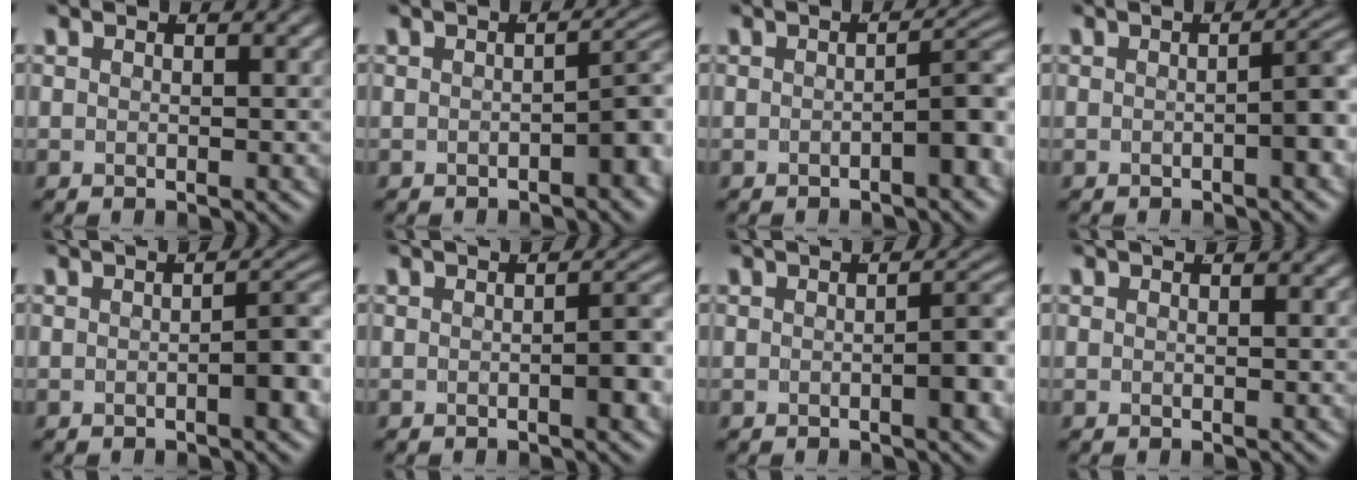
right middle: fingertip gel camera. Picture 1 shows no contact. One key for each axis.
{"total": 3.6, "fx": -1.5, "fy": 1.1, "fz": 3.0, "tx": -0.025, "ty": 0.003, "tz": -0.022}
{"total": 3.8, "fx": -1.5, "fy": 1.0, "fz": 3.3, "tx": -0.027, "ty": 0.003, "tz": -0.024}
{"total": 3.4, "fx": -1.0, "fy": 0.8, "fz": 3.1, "tx": -0.030, "ty": 0.005, "tz": -0.016}
{"total": 3.1, "fx": -1.2, "fy": 0.8, "fz": 2.8, "tx": -0.029, "ty": 0.005, "tz": -0.019}
{"total": 2.5, "fx": -0.9, "fy": 0.5, "fz": 2.2, "tx": -0.026, "ty": 0.003, "tz": -0.015}
{"total": 2.8, "fx": -1.0, "fy": 0.7, "fz": 2.5, "tx": -0.028, "ty": 0.005, "tz": -0.017}
{"total": 0.0}